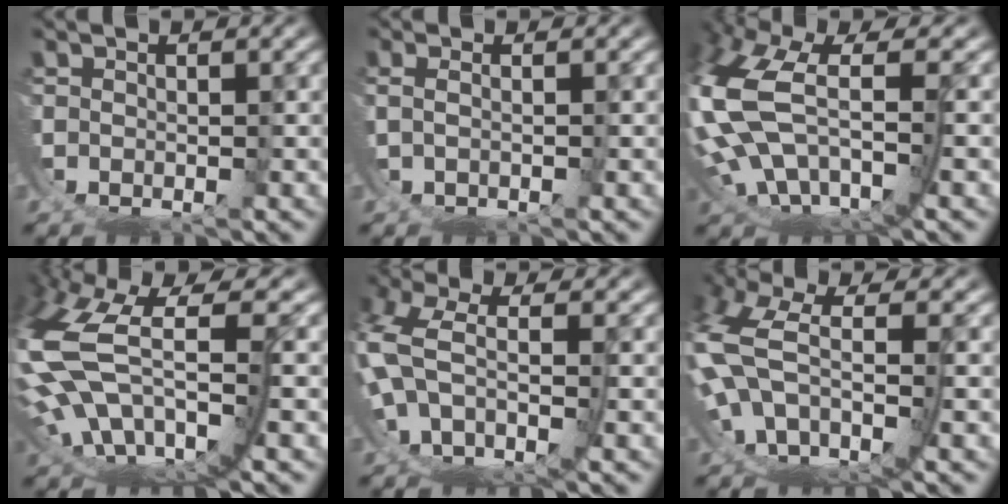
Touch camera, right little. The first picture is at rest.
{"total": 2.0, "force": [0.4, -1.8, 0.7], "torque": [-0.008, 0.006, 0.011]}
{"total": 7.6, "force": [-0.1, 4.2, 6.4], "torque": [-0.172, -0.020, 0.013]}
{"total": 11.1, "force": [-0.5, 7.1, 8.4], "torque": [-0.209, -0.029, 0.002]}
{"total": 5.4, "force": [-1.2, 2.8, 4.5], "torque": [-0.109, -0.022, -0.013]}
{"total": 7.9, "force": [-1.9, 5.3, 5.5], "torque": [-0.146, -0.033, -0.022]}